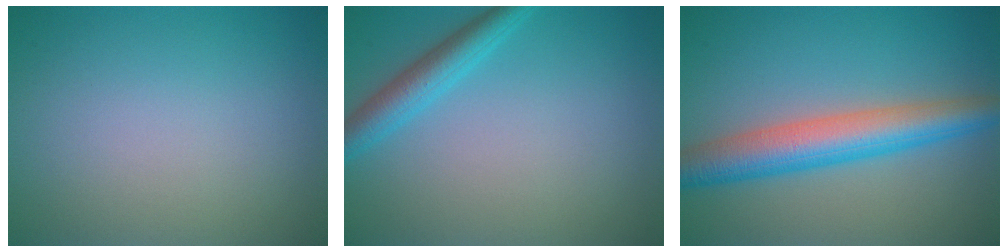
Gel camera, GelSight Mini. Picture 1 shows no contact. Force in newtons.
{"total": 3.1, "press": 3.1, "slide": 0.2}
{"total": 6.3, "press": 6.3, "slide": 0.1}